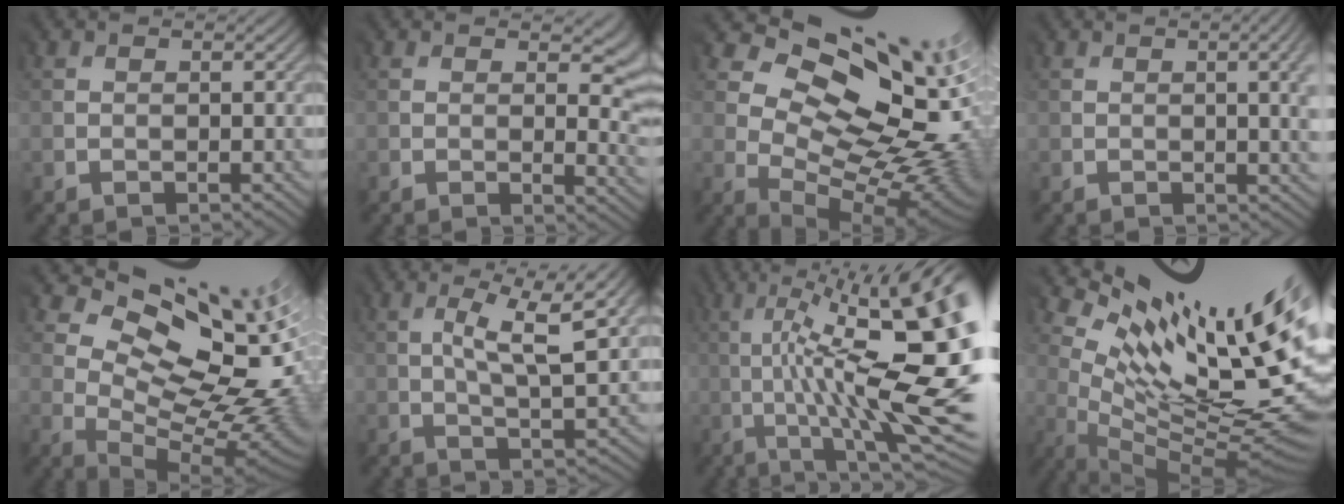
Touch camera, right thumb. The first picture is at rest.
{"total": 6.6, "force": [1.9, 2.8, 5.6], "torque": [-0.075, -0.001, 0.036]}
{"total": 15.8, "force": [4.6, 9.4, 11.8], "torque": [-0.135, 0.010, 0.114]}
{"total": 4.9, "force": [-0.5, 1.4, 4.7], "torque": [-0.024, 0.010, -0.012]}
{"total": 14.8, "force": [6.1, 8.0, 10.9], "torque": [-0.153, 0.014, 0.120]}
{"total": 7.1, "force": [1.1, 1.9, 6.8], "torque": [-0.119, -0.001, 0.022]}
{"total": 17.7, "force": [-1.3, 3.6, 17.3], "torque": [-0.246, 0.023, -0.001]}
{"total": 15.0, "force": [6.3, 4.1, 13.0], "torque": [-0.209, 0.000, 0.127]}